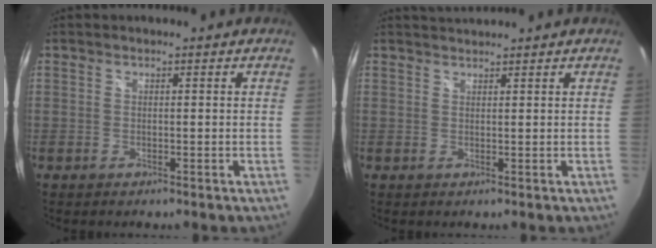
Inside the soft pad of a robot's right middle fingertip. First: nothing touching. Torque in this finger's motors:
{"motor_torque": [-0.02, -0.22, 0.05, 0.00]}